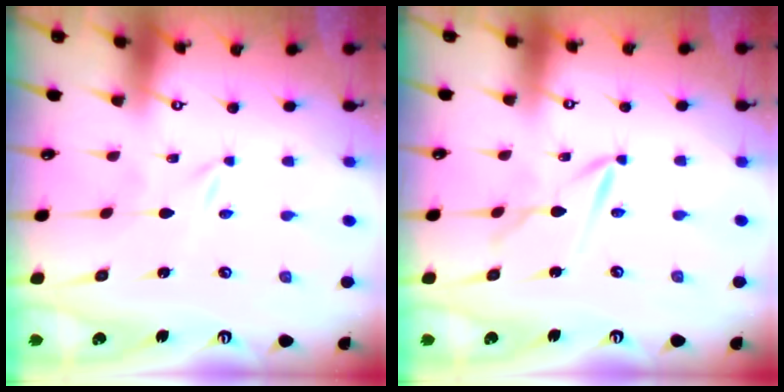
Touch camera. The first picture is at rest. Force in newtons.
{"total": 6.0, "press": 6.0, "slide": 0.5}